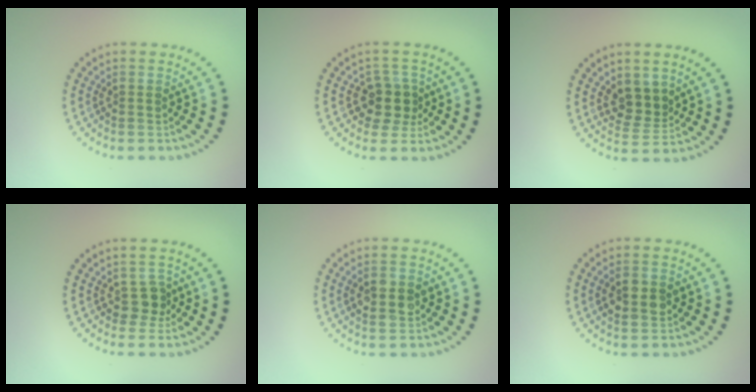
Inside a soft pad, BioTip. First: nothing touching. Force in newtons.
{"total": 2.9, "press": 2.7, "slide": 1.1}
{"total": 2.8, "press": 2.5, "slide": 1.3}
{"total": 1.8, "press": 1.4, "slide": 1.1}
{"total": 2.8, "press": 2.8, "slide": 0.2}
{"total": 2.7, "press": 2.7, "slide": 0.2}